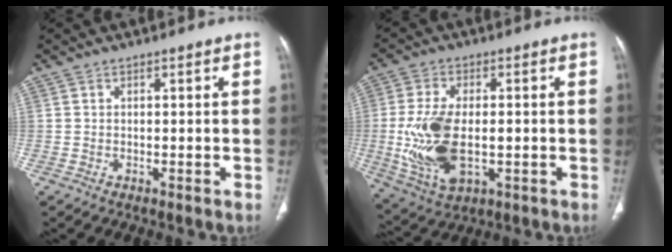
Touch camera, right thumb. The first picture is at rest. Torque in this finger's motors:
{"motor_torque": [1.71, 1.65, 1.27, 0.30, 0.18]}